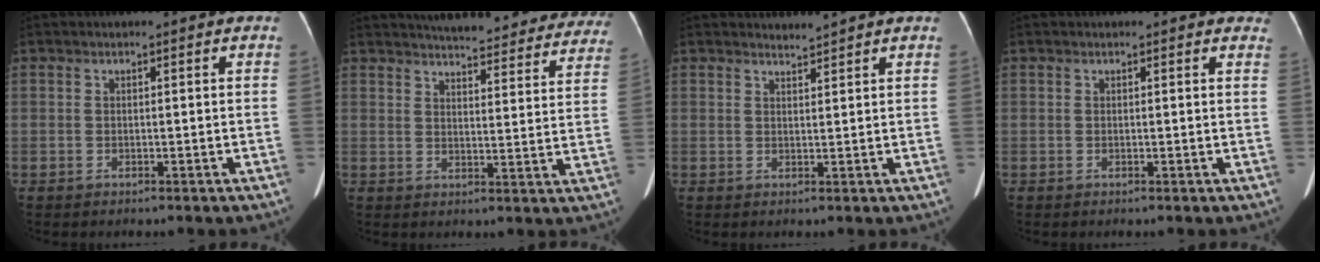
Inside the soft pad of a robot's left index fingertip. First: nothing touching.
{"total": 26.6, "force": [24.5, 5.2, 9.2], "torque": [-0.125, -0.051, 0.278]}
{"total": 1.4, "force": [1.3, -0.4, -0.2], "torque": [-0.009, -0.002, 0.027]}
{"total": 4.8, "force": [4.2, 1.8, 1.4], "torque": [-0.002, 0.009, 0.028]}